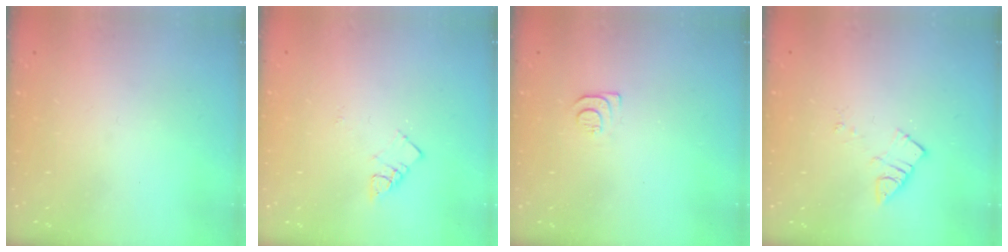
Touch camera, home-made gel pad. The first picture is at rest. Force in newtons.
{"total": 4.2, "press": 4.2, "slide": 0.5}
{"total": 5.6, "press": 5.6, "slide": 0.6}
{"total": 4.5, "press": 4.5, "slide": 0.4}